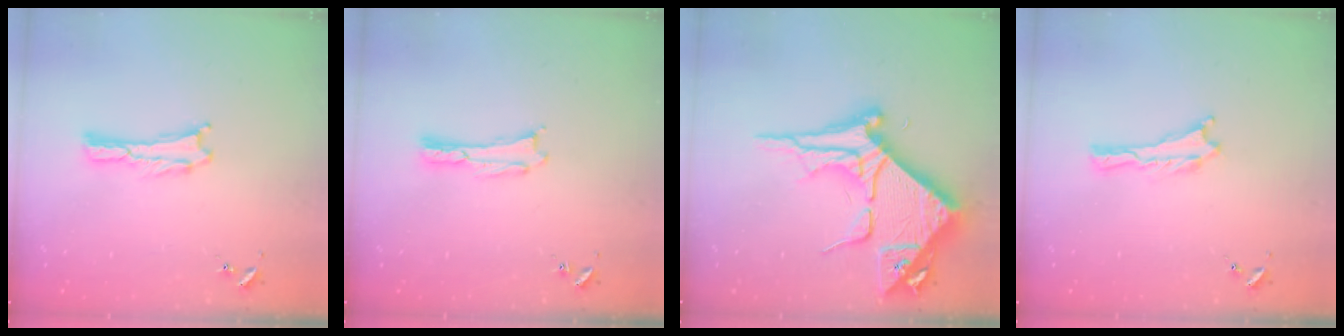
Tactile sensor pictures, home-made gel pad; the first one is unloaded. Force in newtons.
{"total": 0.0}
{"total": 12.6, "press": 12.5, "slide": 1.6}
{"total": 0.0}